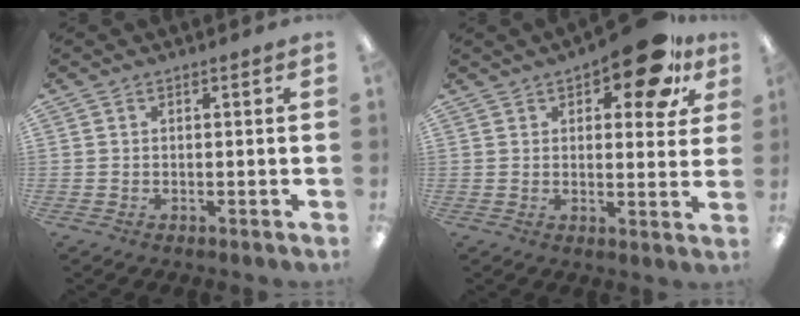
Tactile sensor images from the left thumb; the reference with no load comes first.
{"total": 13.5, "force": [8.1, 5.3, 9.4], "torque": [-0.117, -0.037, 0.130]}